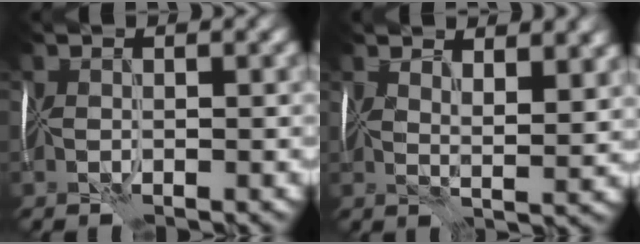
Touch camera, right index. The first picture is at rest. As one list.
[{"total": 4.4, "force": [3.6, 0.9, 2.5], "torque": [-0.033, 0.004, 0.055]}]